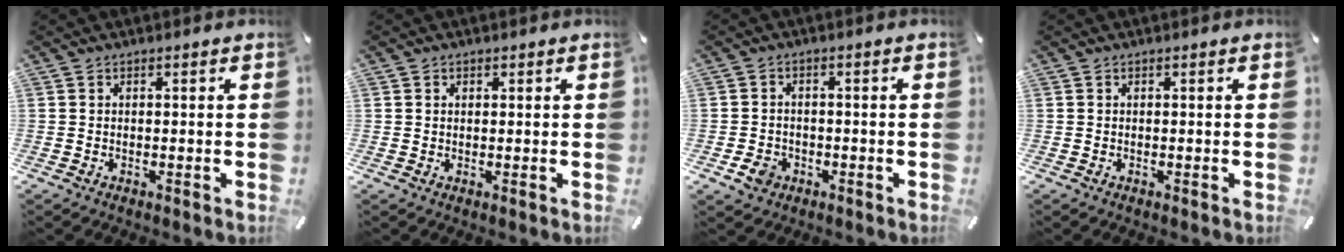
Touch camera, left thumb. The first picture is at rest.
{"total": 0.8, "force": [0.4, 0.7, 0.1], "torque": [-0.001, 0.004, 0.006]}
{"total": 4.2, "force": [-1.9, 3.5, 1.5], "torque": [-0.021, 0.004, -0.036]}
{"total": 0.0}